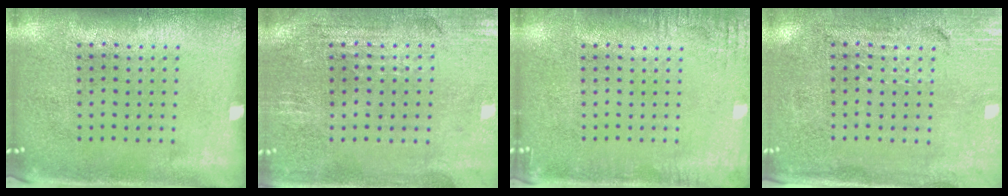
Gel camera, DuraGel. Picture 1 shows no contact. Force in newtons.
{"total": 0.9, "press": 0.8, "slide": 0.4}
{"total": 2.0, "press": 2.0, "slide": 0.2}
{"total": 3.3, "press": 2.9, "slide": 1.5}